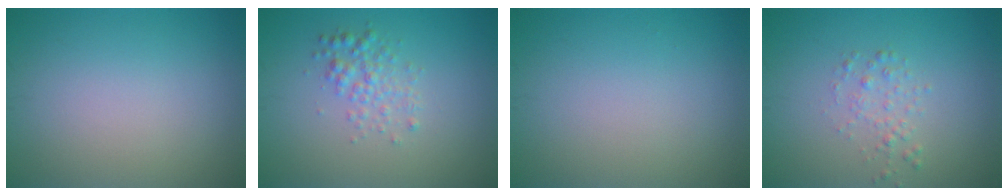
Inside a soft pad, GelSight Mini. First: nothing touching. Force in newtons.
{"total": 2.2, "press": 2.2, "slide": 0.0}
{"total": 0.0}
{"total": 1.4, "press": 1.4, "slide": 0.1}